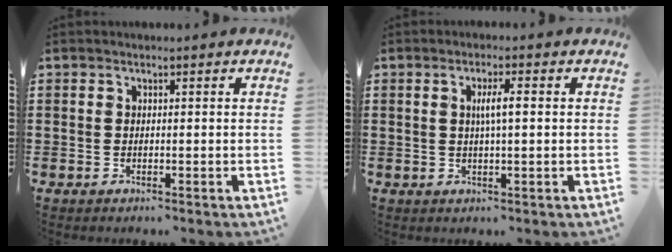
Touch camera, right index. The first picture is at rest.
{"total": 3.2, "force": [0.4, 0.4, 3.2], "torque": [-0.061, 0.002, 0.004]}